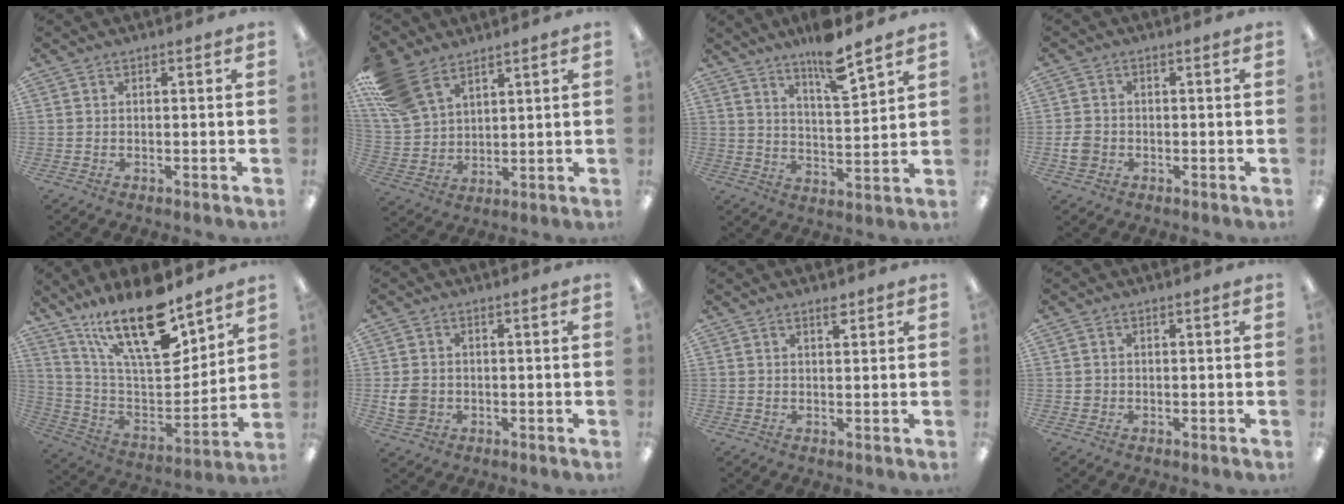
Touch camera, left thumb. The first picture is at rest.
{"total": 14.2, "force": [9.3, 8.0, 7.1], "torque": [-0.175, -0.023, 0.182]}
{"total": 10.0, "force": [8.1, 1.5, 5.6], "torque": [-0.084, -0.058, 0.136]}
{"total": 3.7, "force": [-0.9, 3.1, 1.8], "torque": [-0.035, 0.005, -0.015]}
{"total": 23.2, "force": [15.5, 8.3, 15.1], "torque": [-0.272, -0.103, 0.264]}
{"total": 5.2, "force": [-0.5, 4.4, 2.6], "torque": [-0.052, 0.003, -0.007]}
{"total": 2.3, "force": [1.8, 0.6, 1.3], "torque": [-0.013, -0.008, 0.028]}
{"total": 1.3, "force": [0.1, 1.2, 0.3], "torque": [-0.008, 0.003, 0.000]}